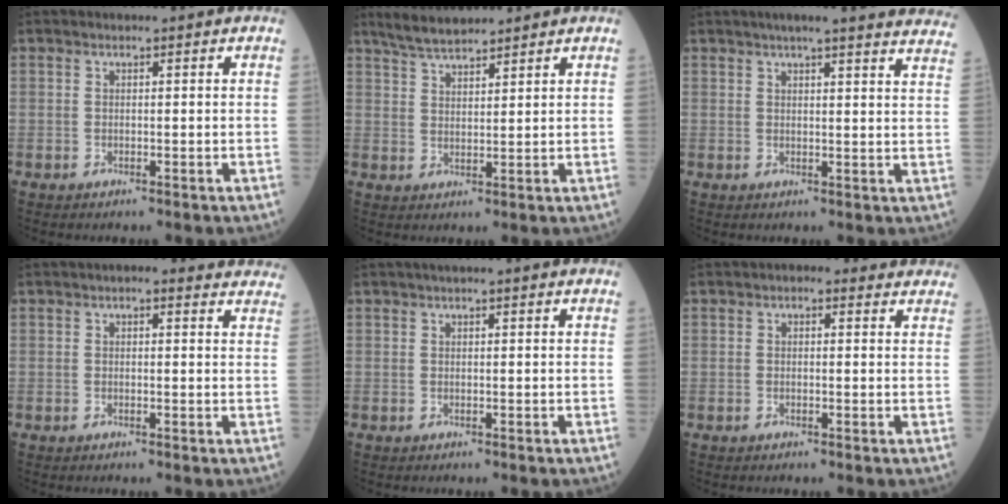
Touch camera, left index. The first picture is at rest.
{"total": 5.4, "force": [4.9, 0.8, 2.1], "torque": [-0.050, 0.014, 0.097]}
{"total": 21.2, "force": [19.4, 1.5, 8.4], "torque": [-0.105, -0.023, 0.214]}
{"total": 8.5, "force": [7.5, 2.3, 3.3], "torque": [-0.018, 0.008, 0.060]}
{"total": 2.7, "force": [2.1, -0.2, 1.7], "torque": [-0.020, 0.024, 0.030]}
{"total": 4.8, "force": [3.9, 2.1, 2.0], "torque": [-0.012, 0.018, 0.032]}